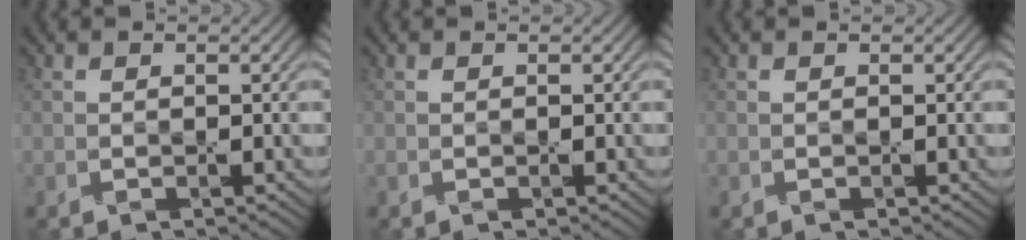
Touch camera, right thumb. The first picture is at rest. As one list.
[{"total": 0.0}, {"total": 0.0}]